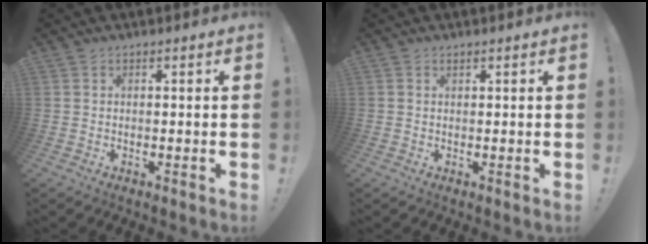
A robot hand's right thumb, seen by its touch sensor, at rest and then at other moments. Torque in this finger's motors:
{"motor_torque": [-0.19, 0.13, 0.13, -0.13, 0.01]}